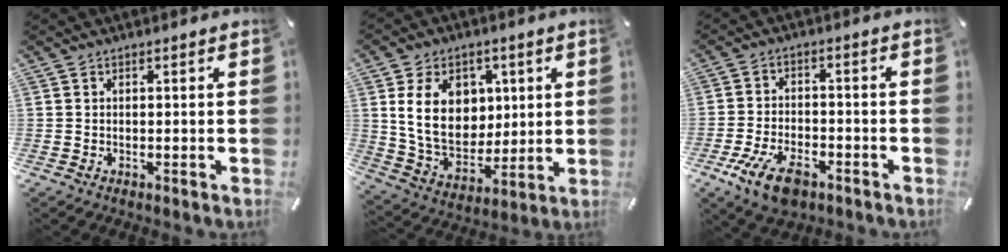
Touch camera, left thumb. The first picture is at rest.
{"total": 14.9, "force": [3.7, 11.7, 8.6], "torque": [-0.166, -0.005, 0.068]}
{"total": 9.8, "force": [-5.2, 5.2, 6.4], "torque": [-0.141, 0.015, -0.096]}